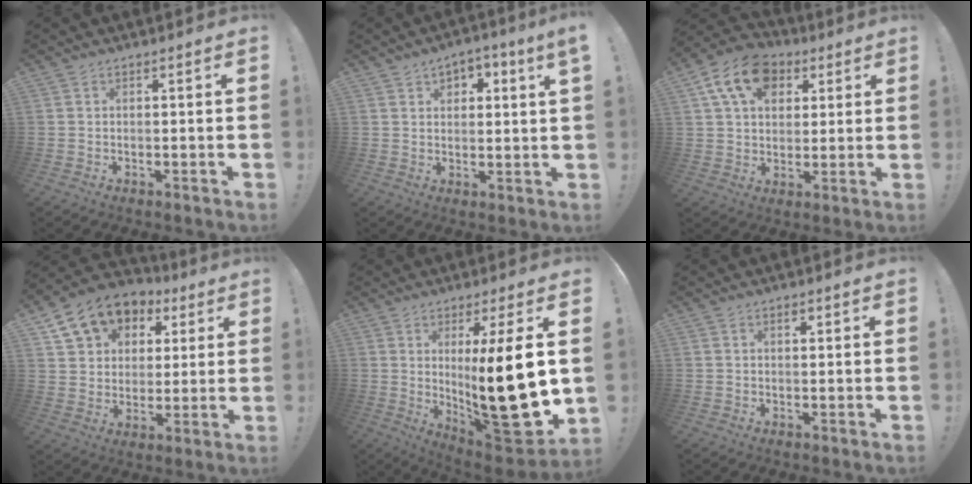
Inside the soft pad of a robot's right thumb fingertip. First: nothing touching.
{"total": 3.8, "force": [2.0, 1.7, 2.7], "torque": [-0.032, -0.003, 0.032]}
{"total": 15.0, "force": [6.3, 10.8, 8.4], "torque": [-0.134, -0.014, 0.120]}
{"total": 12.9, "force": [7.0, 9.6, 5.0], "torque": [-0.077, -0.040, 0.137]}
{"total": 21.3, "force": [2.0, 3.8, 20.9], "torque": [-0.326, -0.040, 0.029]}
{"total": 1.3, "force": [0.8, 0.7, 0.7], "torque": [-0.007, 0.000, 0.013]}